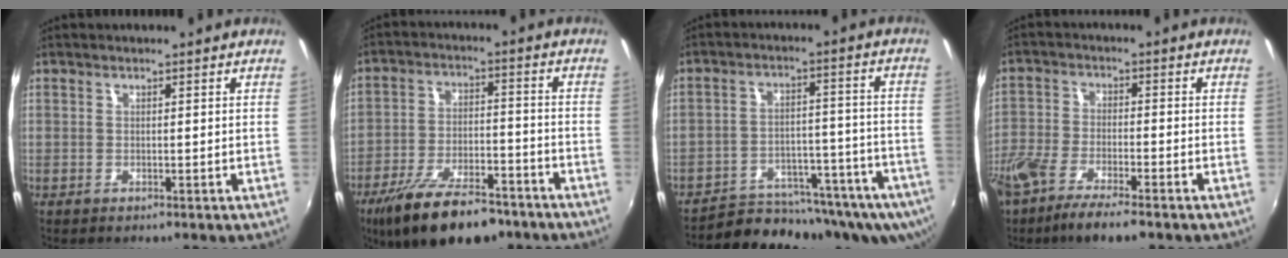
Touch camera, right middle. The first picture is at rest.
{"total": 17.4, "force": [-12.6, 6.4, 10.1], "torque": [-0.197, -0.025, -0.201]}
{"total": 21.2, "force": [-16.3, 7.7, 11.1], "torque": [-0.172, -0.027, -0.209]}
{"total": 10.2, "force": [-7.3, 2.5, 6.6], "torque": [-0.155, -0.029, -0.144]}